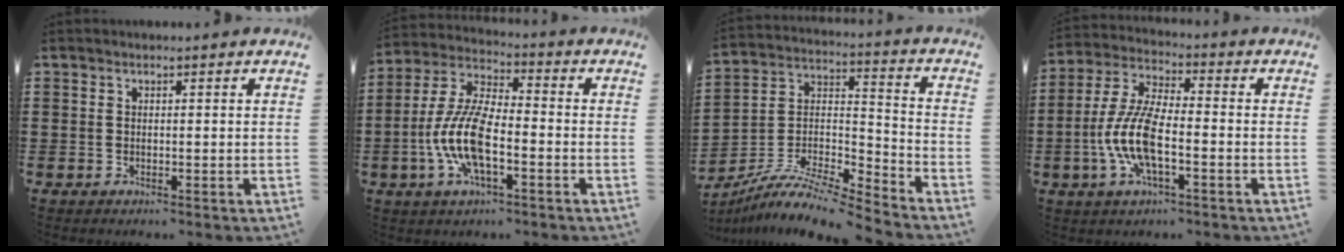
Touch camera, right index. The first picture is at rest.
{"total": 10.5, "force": [-3.2, 3.9, 9.2], "torque": [-0.223, -0.009, -0.068]}
{"total": 9.3, "force": [-8.5, 1.3, 3.7], "torque": [-0.076, 0.006, -0.173]}
{"total": 9.5, "force": [-2.8, 3.4, 8.4], "torque": [-0.204, -0.012, -0.060]}